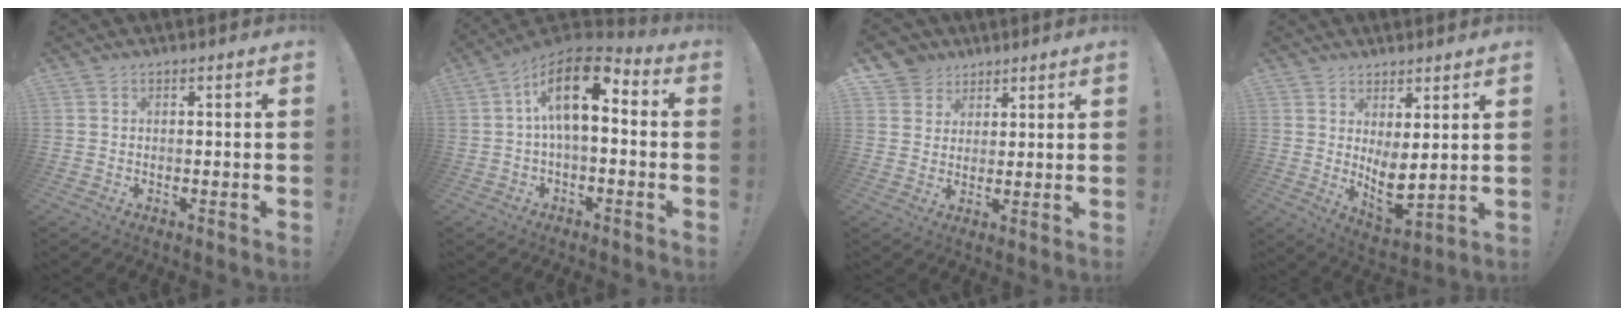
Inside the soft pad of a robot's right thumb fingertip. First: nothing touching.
{"total": 14.6, "force": [3.3, 6.6, 12.6], "torque": [-0.218, -0.012, 0.053]}
{"total": 5.7, "force": [3.5, 4.4, 0.3], "torque": [-0.007, -0.025, 0.070]}
{"total": 7.4, "force": [2.8, 2.5, 6.4], "torque": [-0.086, -0.045, 0.057]}